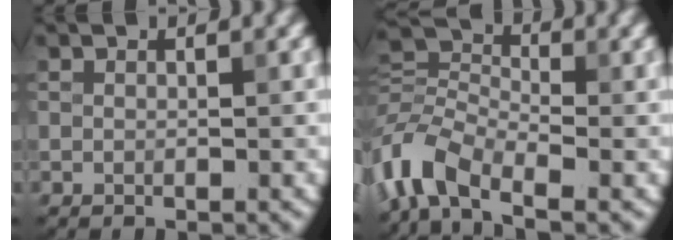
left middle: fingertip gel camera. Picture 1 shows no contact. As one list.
[{"total": 6.0, "force": [-4.1, 2.8, 3.5], "torque": [-0.086, 0.010, -0.090]}]